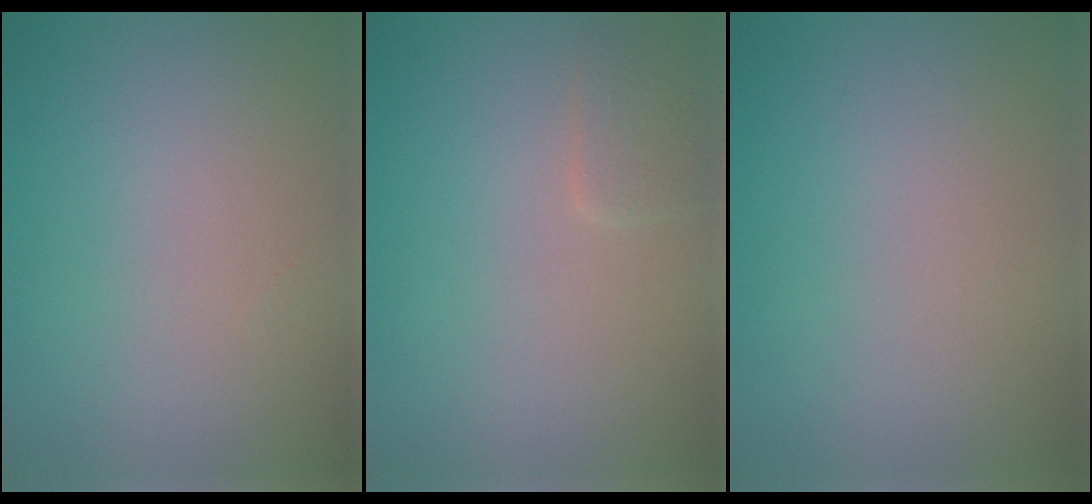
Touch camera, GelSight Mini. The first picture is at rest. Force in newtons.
{"total": 1.4, "press": 1.4, "slide": 0.1}
{"total": 0.0}